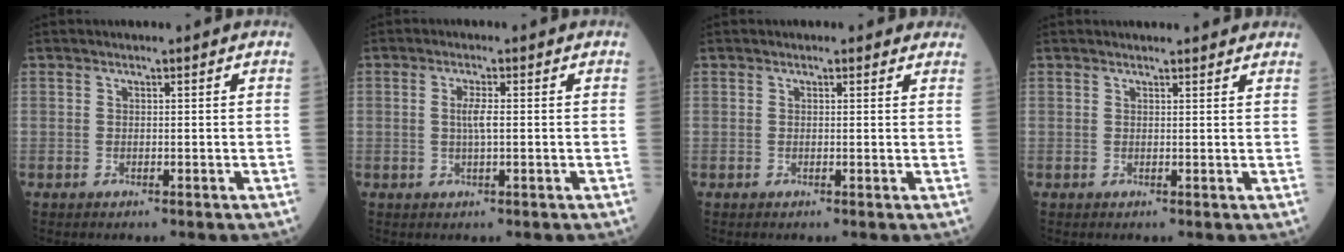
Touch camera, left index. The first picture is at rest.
{"total": 2.3, "force": [0.1, 0.1, 2.3], "torque": [-0.047, 0.000, 0.002]}
{"total": 1.9, "force": [1.6, 0.9, 0.4], "torque": [-0.002, 0.004, 0.007]}
{"total": 6.9, "force": [6.4, 1.4, 2.3], "torque": [-0.025, 0.025, 0.069]}